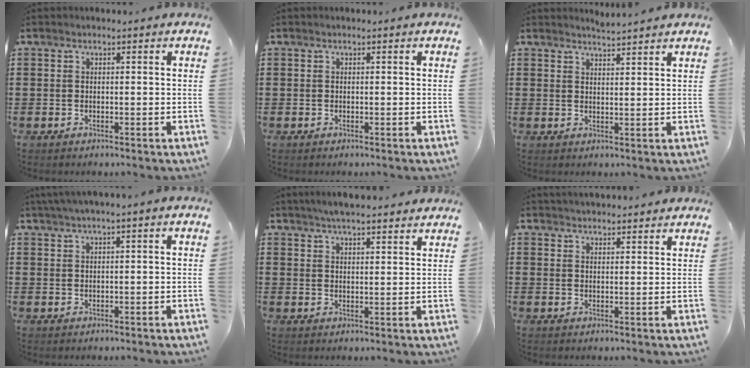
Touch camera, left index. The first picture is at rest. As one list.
[{"total": 0.0}, {"total": 2.4, "force": [2.3, -0.3, 0.1], "torque": [-0.008, -0.006, 0.045]}, {"total": 1.2, "force": [0.4, -0.2, 1.1], "torque": [-0.018, -0.004, 0.008]}, {"total": 4.1, "force": [3.8, 0.1, 1.4], "torque": [-0.036, -0.005, 0.070]}, {"total": 2.1, "force": [2.1, 0.0, -0.2], "torque": [-0.003, -0.004, 0.041]}]